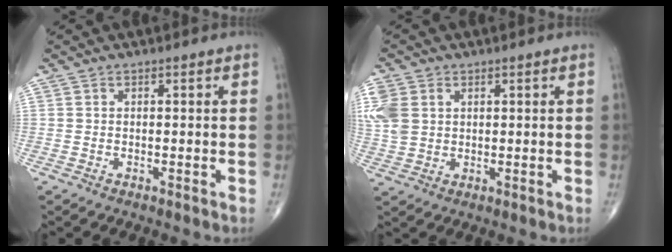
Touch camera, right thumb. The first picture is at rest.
{"total": 8.8, "force": [2.3, 6.8, 5.2], "torque": [-0.130, 0.003, 0.051]}